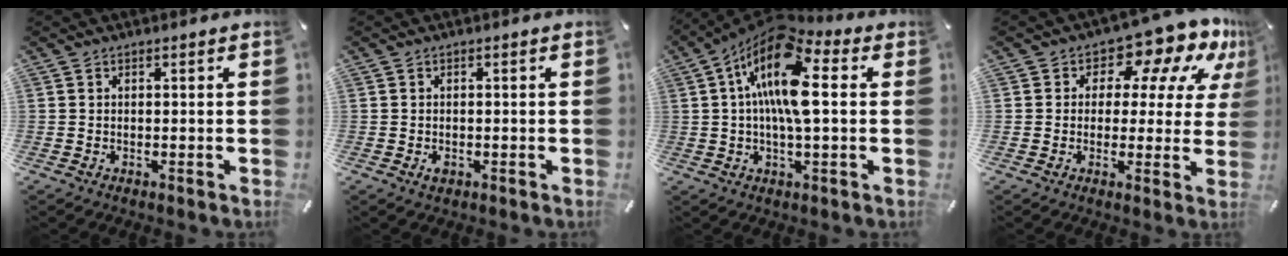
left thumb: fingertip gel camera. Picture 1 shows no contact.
{"total": 1.5, "force": [-0.5, 0.9, 1.0], "torque": [-0.019, 0.003, -0.010]}
{"total": 16.7, "force": [3.1, 6.6, 15.0], "torque": [-0.285, -0.016, 0.049]}
{"total": 11.8, "force": [7.4, 6.3, 6.7], "torque": [-0.094, -0.058, 0.124]}